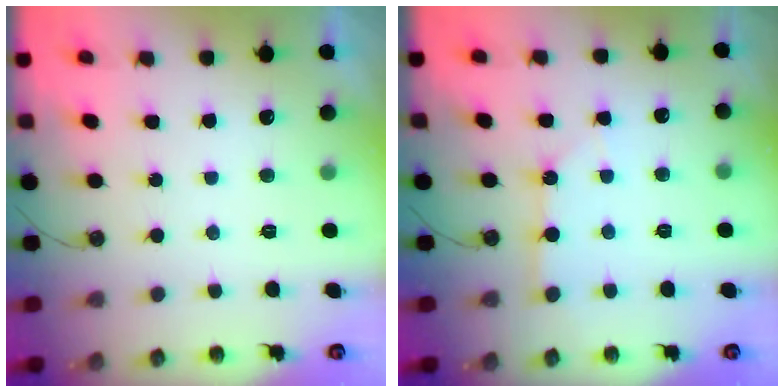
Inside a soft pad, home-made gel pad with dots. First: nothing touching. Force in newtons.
{"total": 2.2, "press": 2.2, "slide": 0.4}